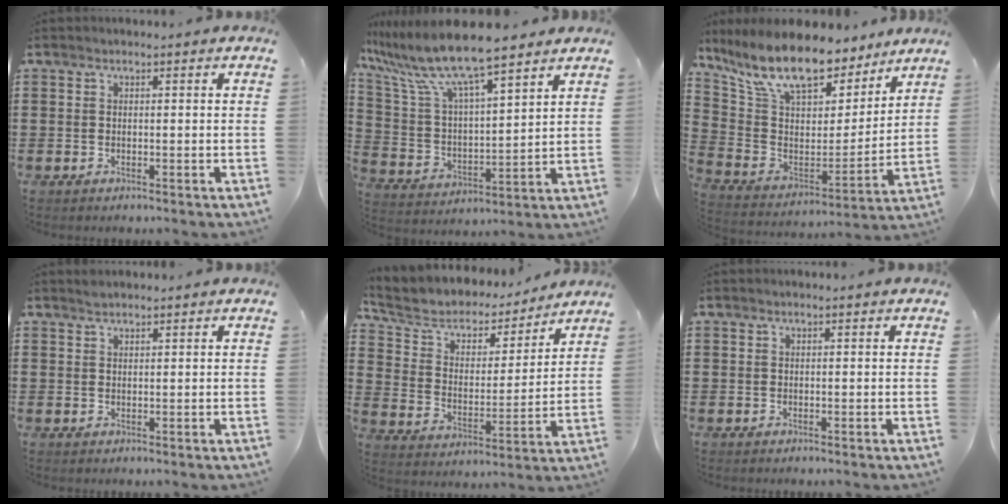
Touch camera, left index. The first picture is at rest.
{"total": 10.4, "force": [8.9, 0.7, 5.4], "torque": [-0.149, -0.054, 0.148]}
{"total": 13.6, "force": [10.7, 4.7, 7.0], "torque": [-0.176, -0.061, 0.191]}
{"total": 1.1, "force": [1.1, 0.3, 0.3], "torque": [-0.007, 0.000, 0.021]}
{"total": 5.7, "force": [4.5, 2.8, 2.0], "torque": [-0.069, -0.028, 0.071]}
{"total": 0.0}